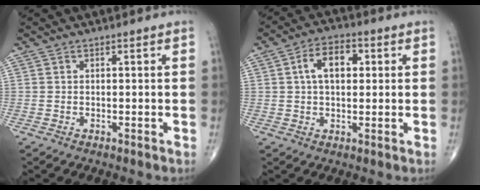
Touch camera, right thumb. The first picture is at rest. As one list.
[{"total": 7.9, "force": [1.7, 4.7, 6.1], "torque": [-0.093, 0.014, 0.023]}]